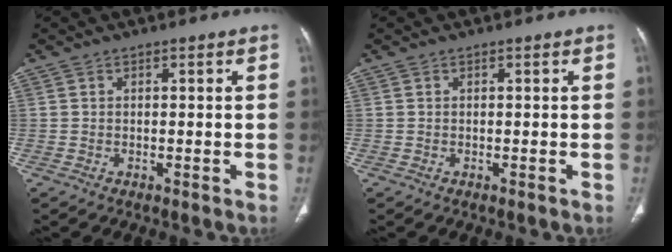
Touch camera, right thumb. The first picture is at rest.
{"total": 0.0}